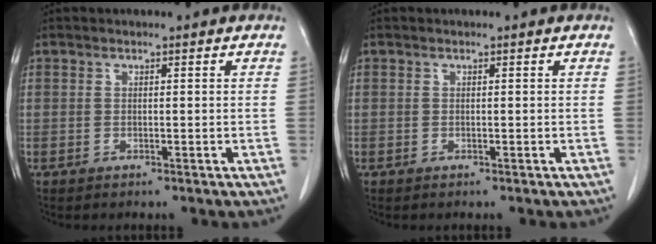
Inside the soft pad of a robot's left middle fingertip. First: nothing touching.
{"total": 0.0}